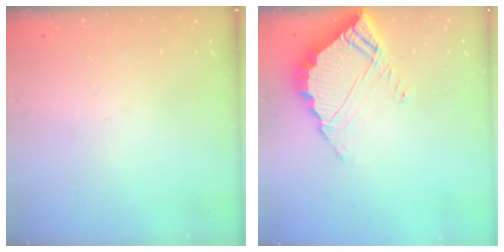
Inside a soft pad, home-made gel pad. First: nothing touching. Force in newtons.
{"total": 7.9, "press": 7.8, "slide": 0.4}